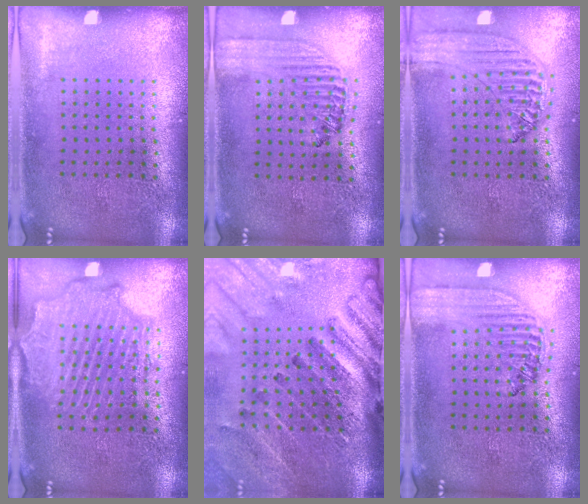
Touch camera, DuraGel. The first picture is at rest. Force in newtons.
{"total": 1.4, "press": 1.2, "slide": 0.6}
{"total": 1.3, "press": 1.3, "slide": 0.2}
{"total": 2.1, "press": 2.1, "slide": 0.5}
{"total": 3.3, "press": 2.7, "slide": 1.8}
{"total": 1.5, "press": 1.4, "slide": 0.6}